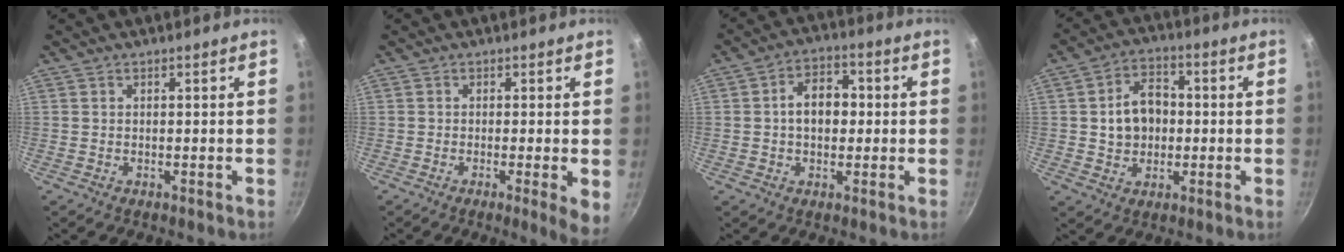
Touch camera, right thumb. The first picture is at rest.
{"total": 4.9, "force": [-0.8, 0.6, 4.8], "torque": [-0.060, -0.009, -0.013]}
{"total": 7.9, "force": [0.2, 5.6, 5.6], "torque": [-0.057, 0.022, -0.006]}
{"total": 9.2, "force": [0.2, 7.1, 5.7], "torque": [-0.068, 0.017, 0.000]}